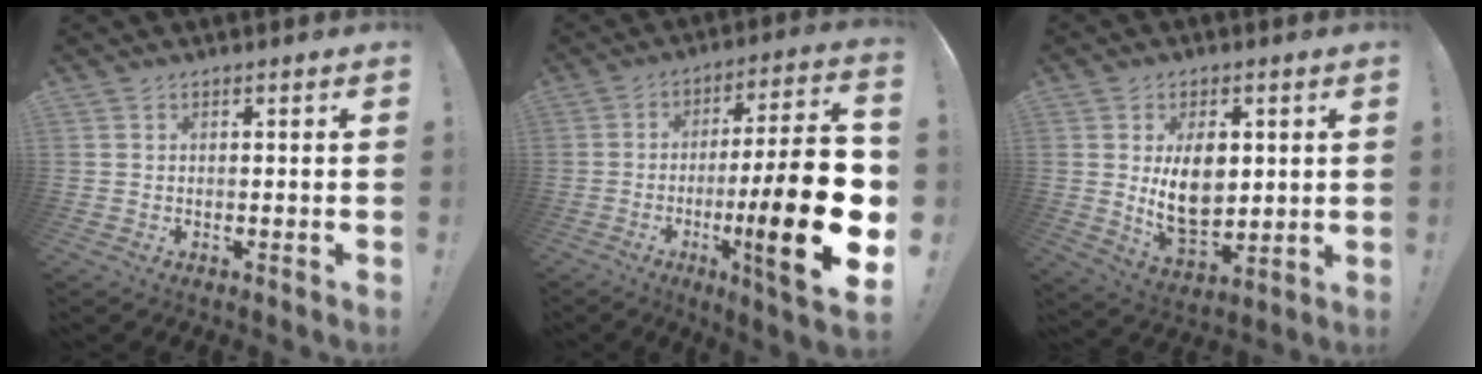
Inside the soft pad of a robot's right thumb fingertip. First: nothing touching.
{"total": 25.5, "force": [-6.1, 4.4, 24.4], "torque": [-0.387, 0.018, -0.098]}
{"total": 12.7, "force": [2.4, 8.2, 9.4], "torque": [-0.152, -0.022, 0.039]}